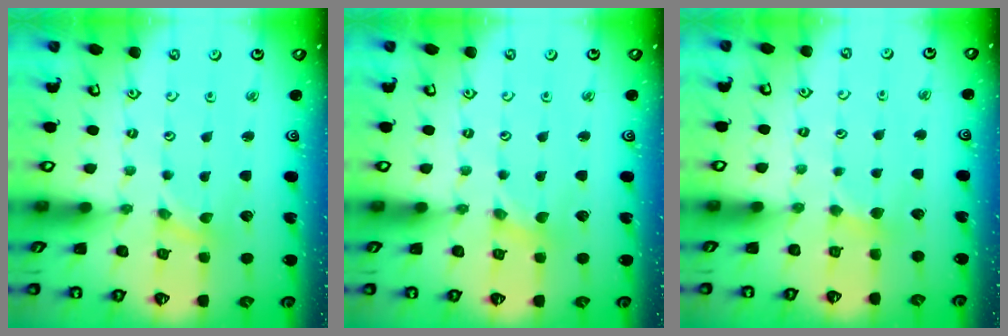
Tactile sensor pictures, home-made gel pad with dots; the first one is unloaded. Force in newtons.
{"total": 0.0}
{"total": 2.4, "press": 2.4, "slide": 0.3}